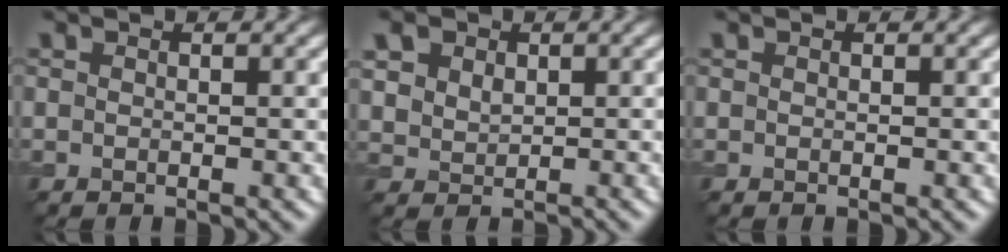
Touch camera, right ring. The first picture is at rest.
{"total": 3.3, "force": [1.6, 2.4, 1.5], "torque": [-0.042, 0.005, 0.042]}
{"total": 0.0}